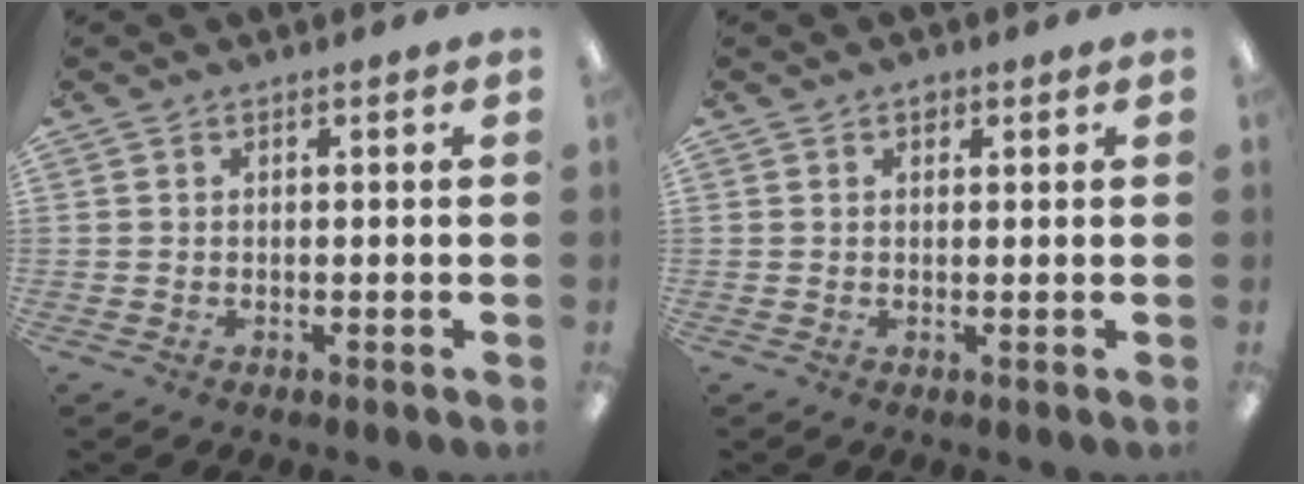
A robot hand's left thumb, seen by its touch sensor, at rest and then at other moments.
{"total": 1.3, "force": [0.7, 0.8, 0.7], "torque": [-0.007, -0.001, 0.012]}